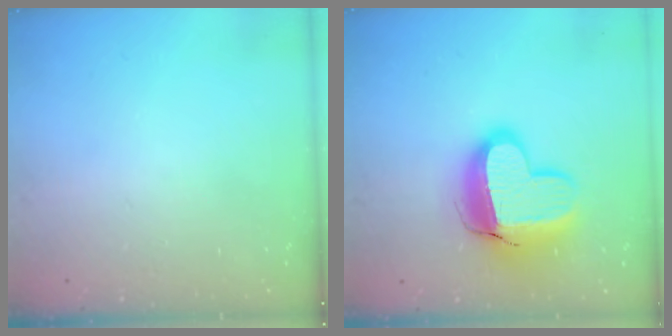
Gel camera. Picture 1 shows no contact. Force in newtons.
{"total": 17.3, "press": 17.2, "slide": 1.3}